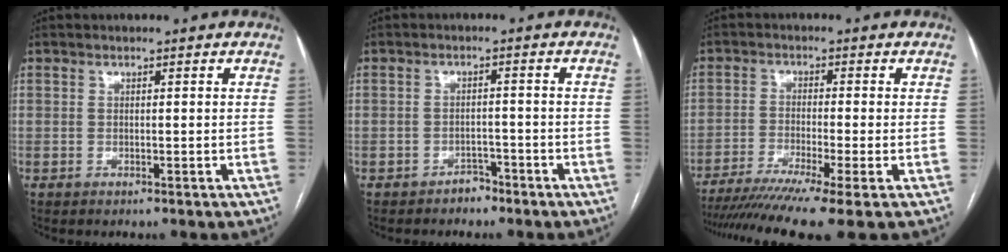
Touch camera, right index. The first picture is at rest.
{"total": 2.3, "force": [-1.9, 1.2, 0.3], "torque": [-0.007, 0.005, -0.028]}
{"total": 12.2, "force": [-9.2, -1.4, 7.8], "torque": [-0.124, -0.031, -0.145]}